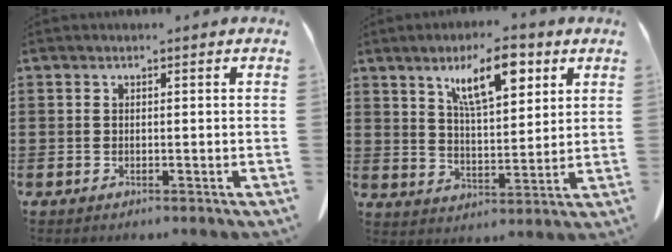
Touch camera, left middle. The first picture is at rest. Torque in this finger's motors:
{"motor_torque": [2.14, 0.00, 0.36, 0.12]}